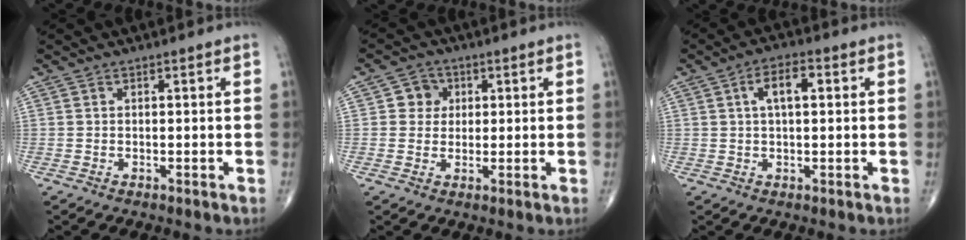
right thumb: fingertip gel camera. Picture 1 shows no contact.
{"total": 4.2, "force": [1.0, 4.0, 1.1], "torque": [0.012, 0.004, 0.007]}
{"total": 5.6, "force": [1.3, 2.5, 4.8], "torque": [-0.082, 0.010, 0.020]}